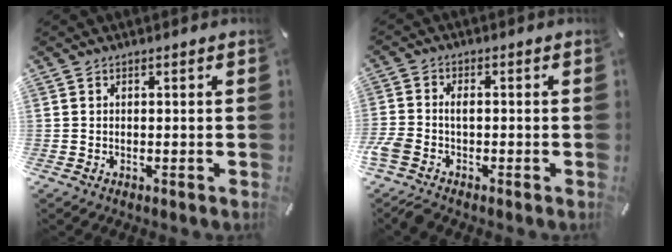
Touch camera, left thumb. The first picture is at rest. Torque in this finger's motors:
{"motor_torque": [0.00, 0.13, 0.72, 0.68, 0.27]}